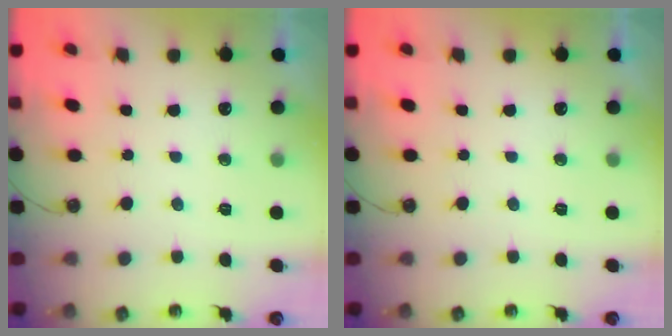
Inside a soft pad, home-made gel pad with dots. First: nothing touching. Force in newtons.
{"total": 0.0}